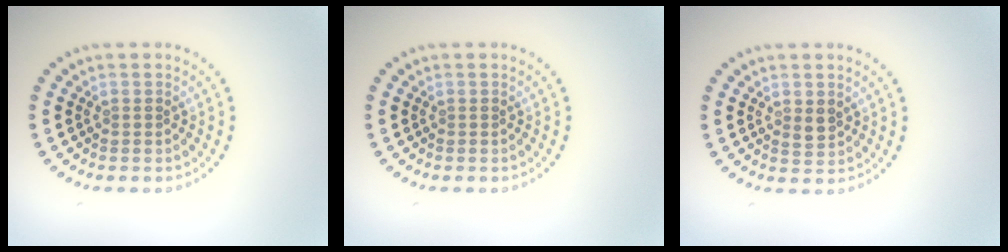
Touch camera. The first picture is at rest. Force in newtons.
{"total": 0.0}
{"total": 1.4, "press": 1.4, "slide": 0.3}